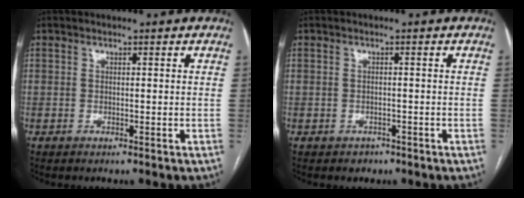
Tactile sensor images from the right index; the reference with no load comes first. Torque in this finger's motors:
{"motor_torque": [-0.03, 0.01, 0.03, 0.00]}